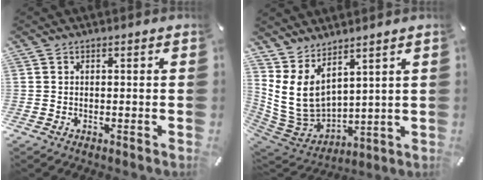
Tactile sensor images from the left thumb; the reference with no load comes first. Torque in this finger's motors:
{"motor_torque": [1.76, 1.01, 1.52, -1.25, 0.17]}